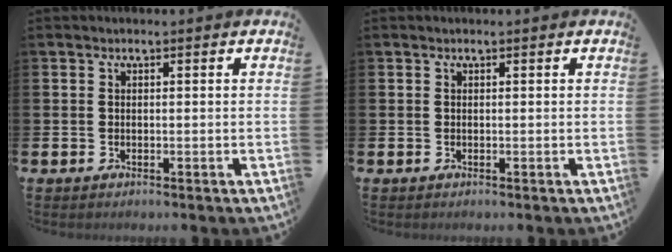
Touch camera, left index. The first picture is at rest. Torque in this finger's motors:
{"motor_torque": [0.09, 0.02, 0.05, 0.01]}